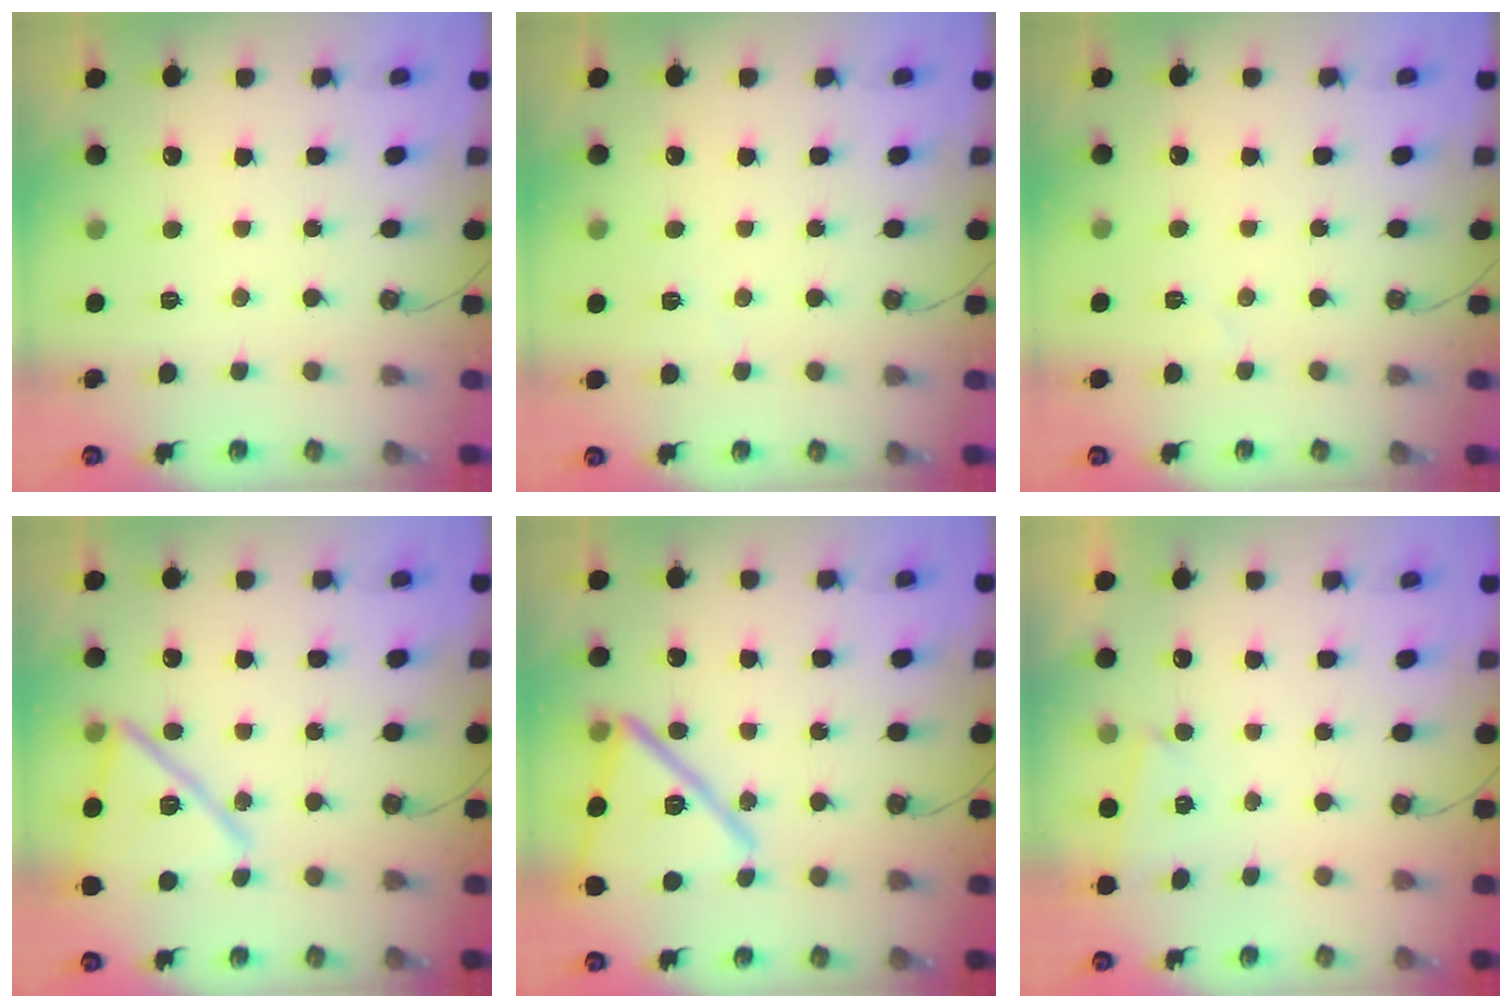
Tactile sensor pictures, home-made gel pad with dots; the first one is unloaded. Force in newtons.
{"total": 2.9, "press": 2.1, "slide": 2.0}
{"total": 3.7, "press": 3.1, "slide": 2.0}
{"total": 17.0, "press": 16.9, "slide": 1.2}
{"total": 20.6, "press": 20.5, "slide": 1.2}
{"total": 1.5, "press": 1.4, "slide": 0.5}